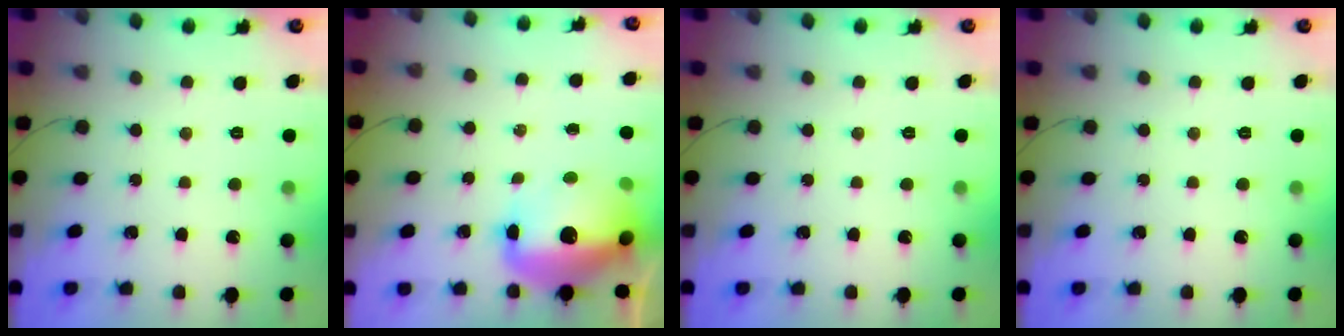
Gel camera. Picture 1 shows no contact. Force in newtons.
{"total": 15.9, "press": 15.4, "slide": 3.8}
{"total": 0.0}
{"total": 0.0}